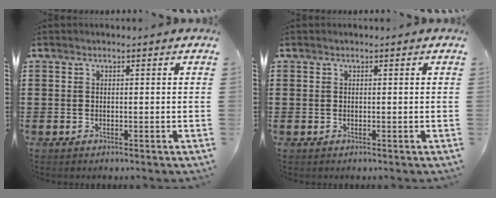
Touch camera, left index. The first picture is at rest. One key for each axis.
{"total": 0.0}